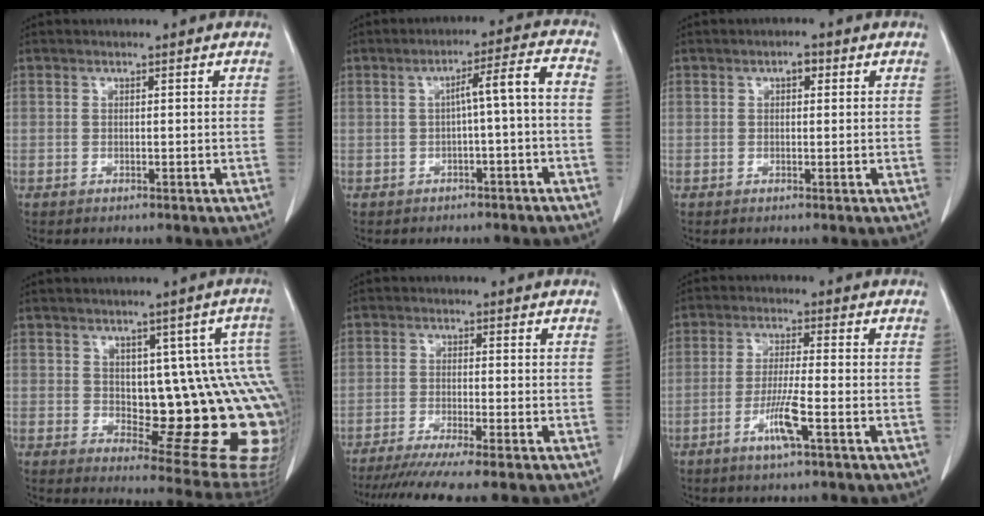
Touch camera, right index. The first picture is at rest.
{"total": 5.4, "force": [-1.0, -0.1, 5.3], "torque": [-0.079, 0.023, -0.012]}
{"total": 1.6, "force": [0.6, 0.8, 1.2], "torque": [-0.018, 0.007, 0.007]}
{"total": 17.3, "force": [-0.1, 6.7, 15.9], "torque": [-0.120, 0.014, 0.017]}
{"total": 11.6, "force": [-9.7, -0.8, 6.3], "torque": [-0.074, -0.029, -0.148]}
{"total": 5.6, "force": [-2.6, -0.3, 5.0], "torque": [-0.100, -0.010, -0.051]}